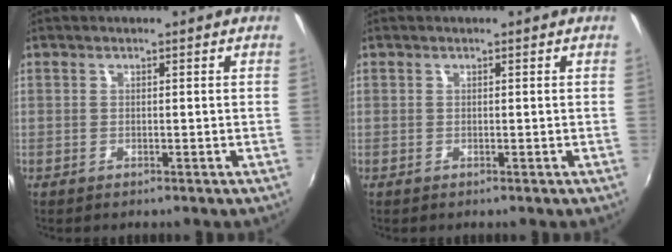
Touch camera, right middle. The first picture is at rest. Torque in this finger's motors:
{"motor_torque": [-0.05, -0.02, 0.04, 0.00]}